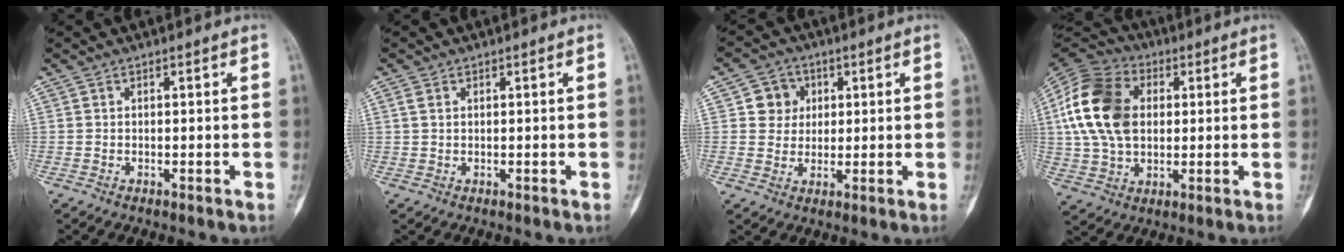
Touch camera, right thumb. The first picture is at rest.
{"total": 1.4, "force": [0.6, 0.9, 1.0], "torque": [-0.025, 0.005, 0.016]}
{"total": 5.8, "force": [1.5, 5.4, 1.5], "torque": [0.009, 0.003, 0.020]}
{"total": 18.3, "force": [2.8, 12.8, 12.8], "torque": [-0.242, 0.012, 0.048]}